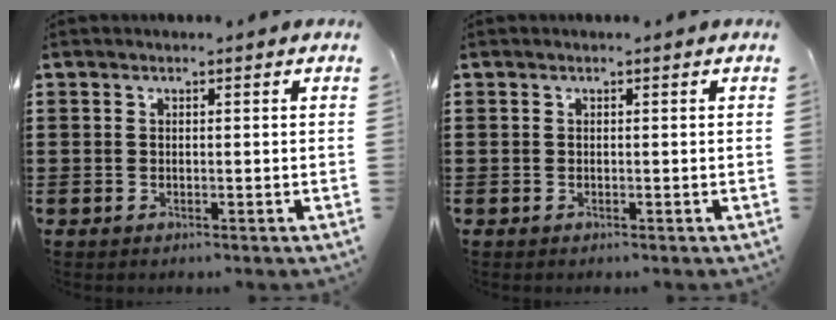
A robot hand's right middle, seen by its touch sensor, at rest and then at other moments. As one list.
[{"total": 0.0}]